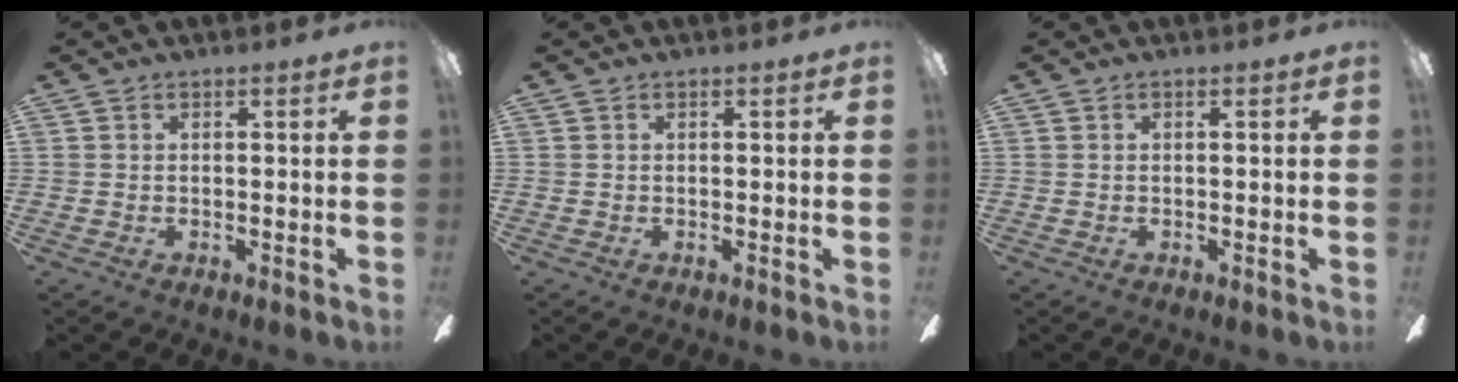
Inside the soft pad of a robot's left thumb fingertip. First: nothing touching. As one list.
[{"total": 0.0}, {"total": 0.0}]